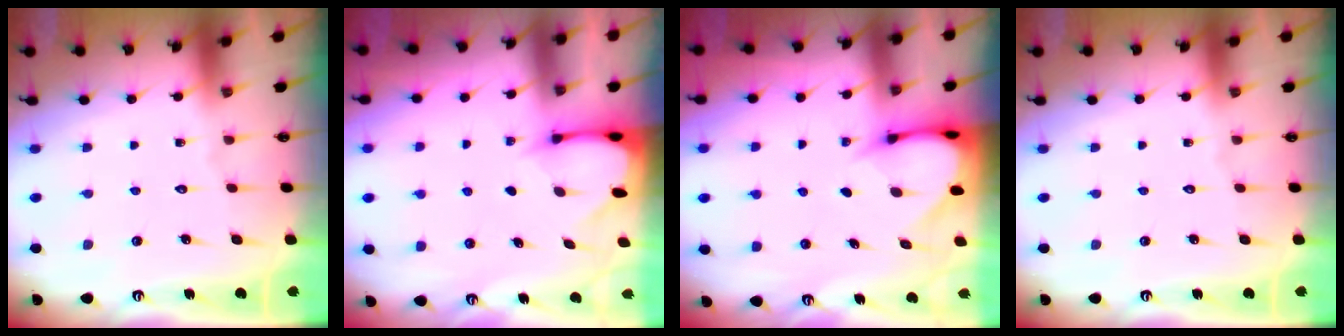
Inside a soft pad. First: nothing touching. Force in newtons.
{"total": 2.5, "press": 2.5, "slide": 0.3}
{"total": 3.7, "press": 3.7, "slide": 0.2}
{"total": 0.0}